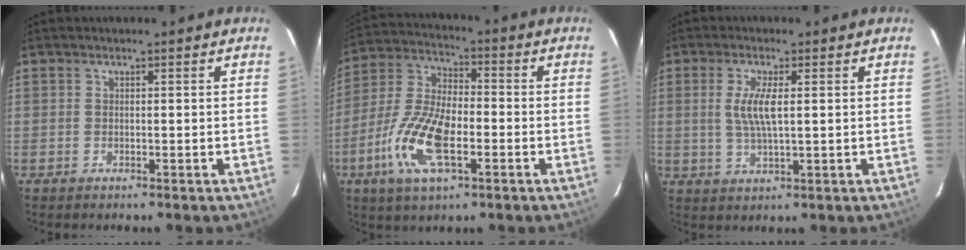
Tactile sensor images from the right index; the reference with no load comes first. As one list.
[{"total": 14.8, "force": [-5.4, 6.0, 12.4], "torque": [-0.270, -0.006, -0.106]}, {"total": 5.7, "force": [0.8, 1.3, 5.5], "torque": [-0.111, -0.001, 0.017]}]